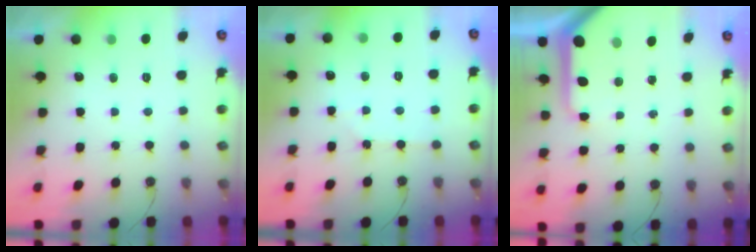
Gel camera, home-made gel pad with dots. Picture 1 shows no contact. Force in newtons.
{"total": 3.6, "press": 3.6, "slide": 0.6}
{"total": 9.7, "press": 9.7, "slide": 1.1}